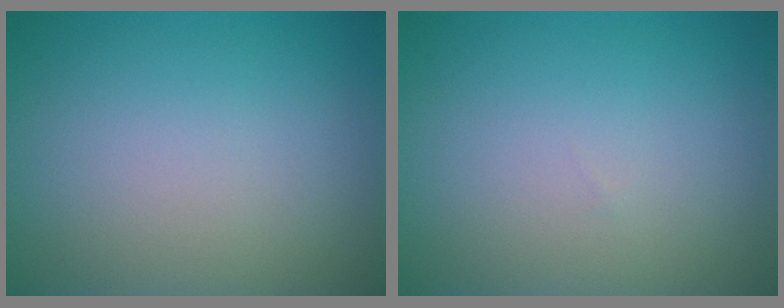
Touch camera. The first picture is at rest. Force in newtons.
{"total": 0.0}